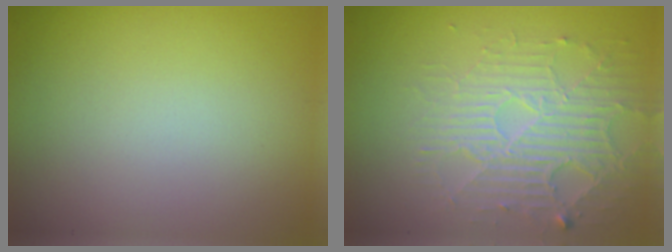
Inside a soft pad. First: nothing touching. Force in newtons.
{"total": 3.8, "press": 3.4, "slide": 1.8}